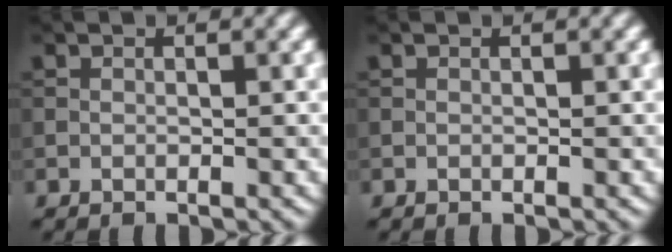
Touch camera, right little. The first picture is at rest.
{"total": 0.0}